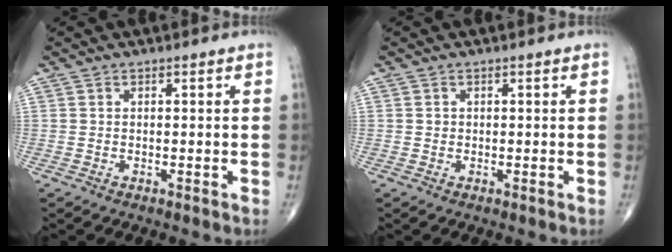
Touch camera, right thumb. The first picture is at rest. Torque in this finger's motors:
{"motor_torque": [-0.27, 0.11, 0.12, -0.12, -0.03]}